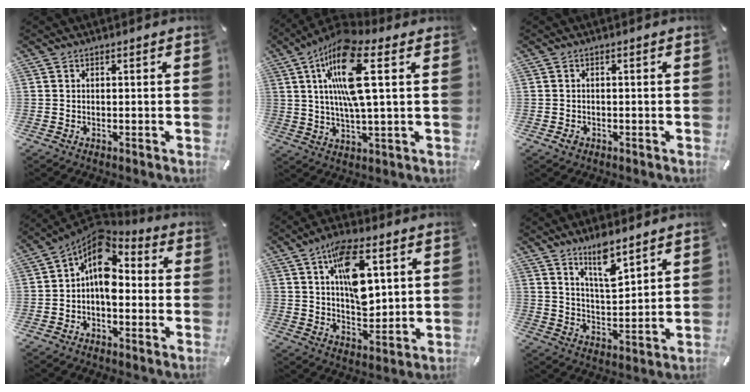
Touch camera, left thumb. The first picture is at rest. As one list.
[{"total": 15.7, "force": [4.9, 4.2, 14.3], "torque": [-0.298, -0.008, 0.074]}, {"total": 1.3, "force": [-0.6, 1.0, 0.6], "torque": [-0.012, 0.004, -0.011]}, {"total": 10.4, "force": [1.7, 6.4, 8.0], "torque": [-0.147, -0.024, 0.026]}, {"total": 14.2, "force": [5.0, 7.6, 10.8], "torque": [-0.174, -0.006, 0.086]}, {"total": 8.7, "force": [6.9, 2.1, 4.8], "torque": [-0.084, -0.043, 0.121]}]